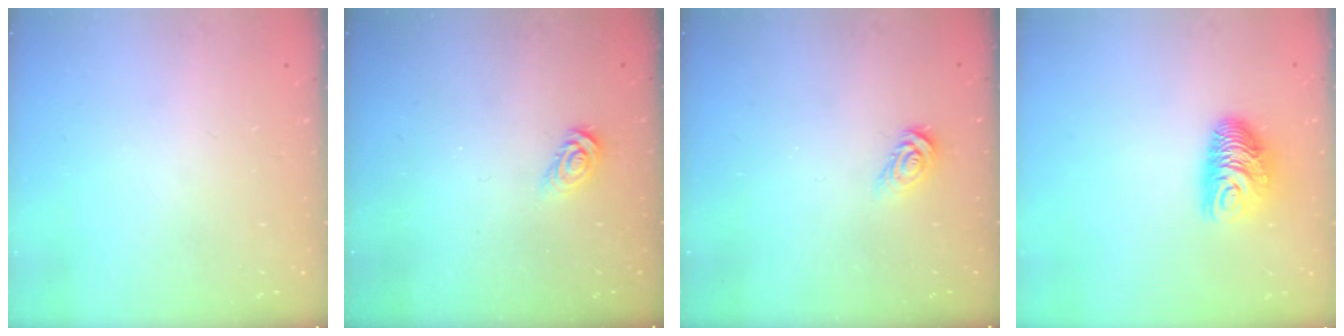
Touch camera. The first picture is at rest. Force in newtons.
{"total": 3.7, "press": 3.7, "slide": 0.4}
{"total": 4.6, "press": 4.5, "slide": 0.5}
{"total": 9.6, "press": 9.6, "slide": 0.3}